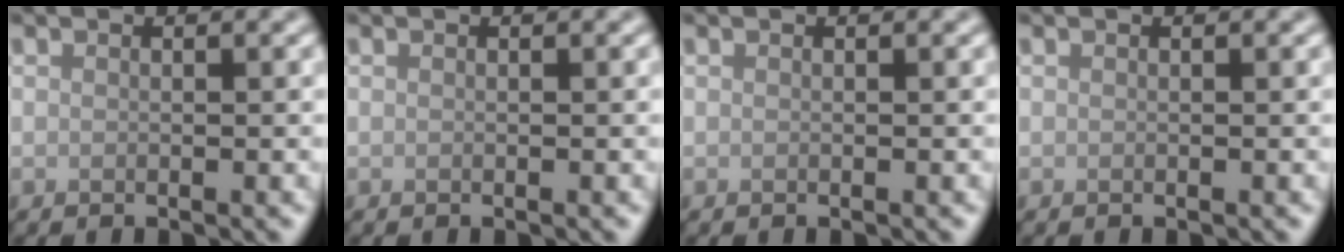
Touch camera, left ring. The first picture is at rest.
{"total": 0.0}
{"total": 0.0}
{"total": 0.0}